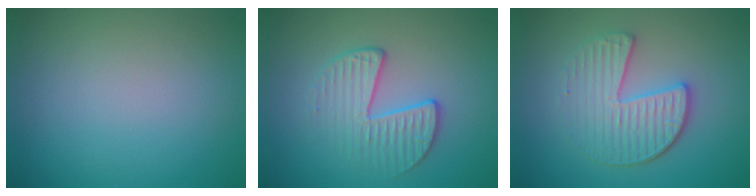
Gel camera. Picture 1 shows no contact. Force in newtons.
{"total": 3.0, "press": 2.4, "slide": 1.8}
{"total": 4.1, "press": 3.7, "slide": 1.8}